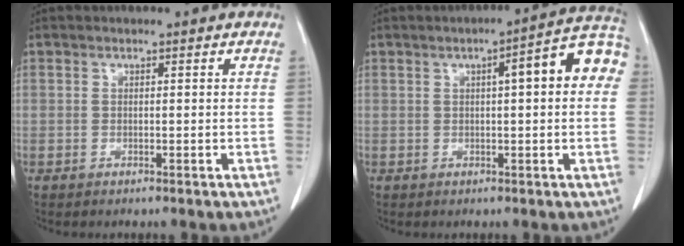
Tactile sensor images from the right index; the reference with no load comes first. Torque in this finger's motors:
{"motor_torque": [0.53, 0.31, 0.21, 0.05]}